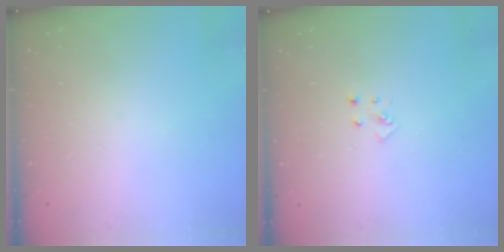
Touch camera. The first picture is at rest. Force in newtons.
{"total": 4.1, "press": 4.1, "slide": 0.4}